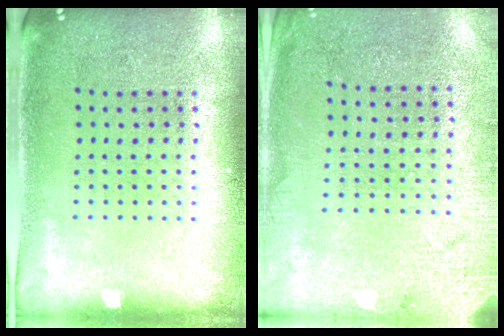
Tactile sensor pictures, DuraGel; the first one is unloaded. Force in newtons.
{"total": 2.7, "press": 2.6, "slide": 0.4}